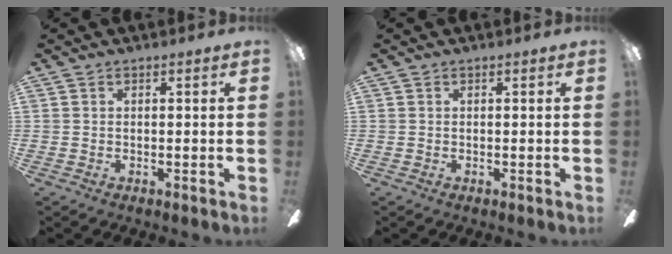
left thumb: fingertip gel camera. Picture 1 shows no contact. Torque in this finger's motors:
{"motor_torque": [-0.01, -0.01, 0.31, -0.29, 0.00]}